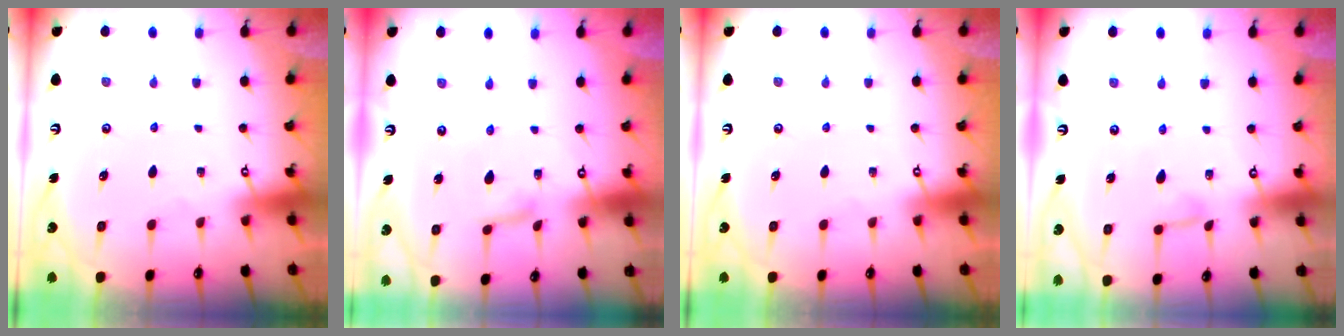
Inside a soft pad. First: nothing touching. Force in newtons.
{"total": 2.7, "press": 2.7, "slide": 0.2}
{"total": 0.0}
{"total": 4.3, "press": 4.3, "slide": 0.4}